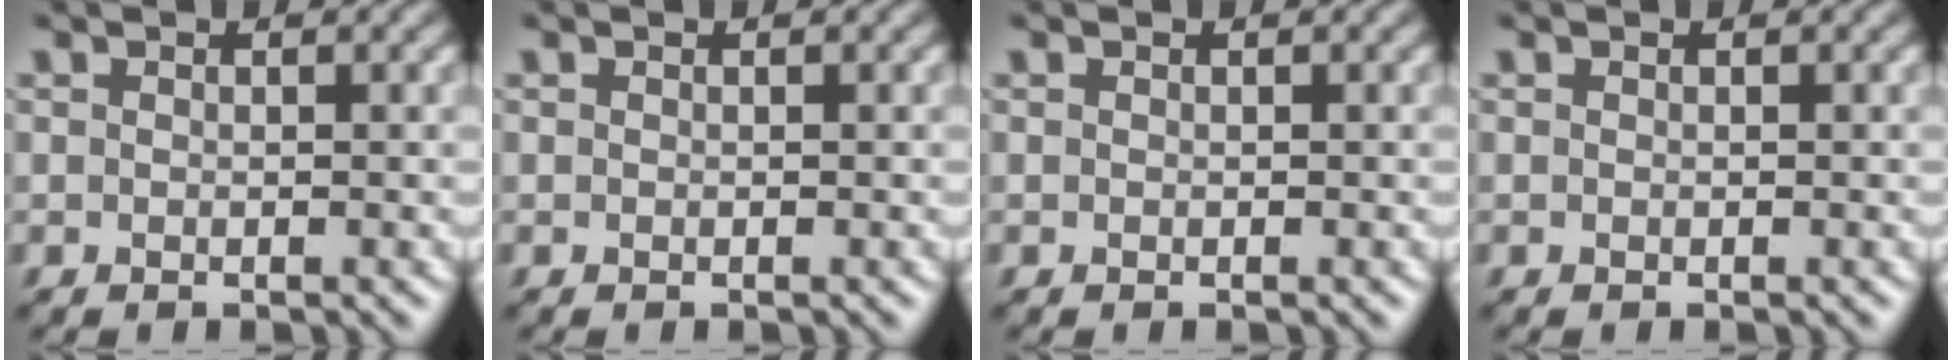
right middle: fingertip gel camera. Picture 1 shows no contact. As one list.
[{"total": 0.0}, {"total": 0.0}, {"total": 0.0}]